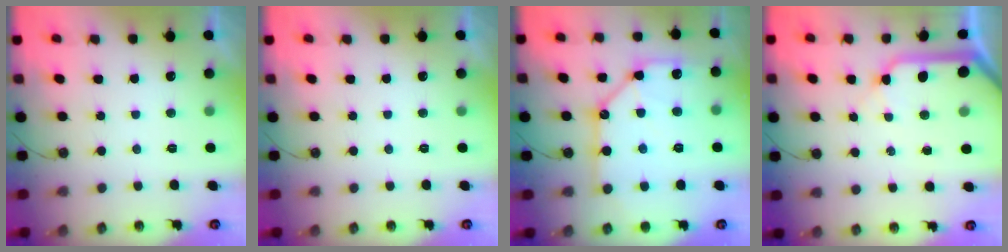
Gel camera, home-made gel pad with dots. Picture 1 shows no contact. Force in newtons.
{"total": 0.0}
{"total": 15.2, "press": 15.0, "slide": 1.8}
{"total": 13.6, "press": 13.5, "slide": 1.7}